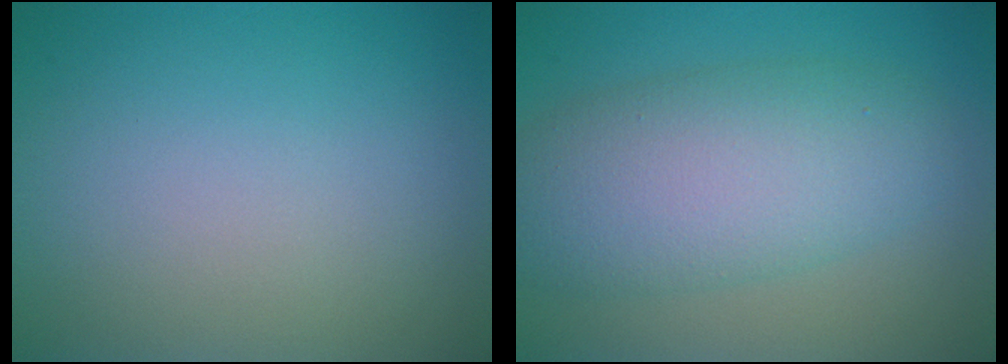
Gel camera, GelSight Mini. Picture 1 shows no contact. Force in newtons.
{"total": 7.6, "press": 7.6, "slide": 0.2}